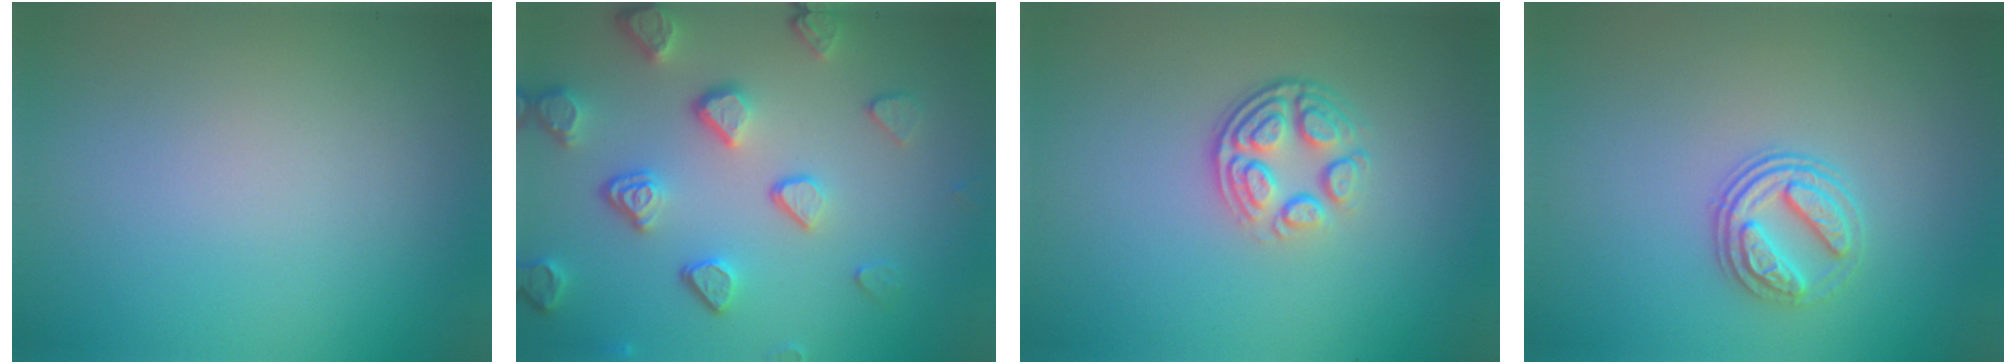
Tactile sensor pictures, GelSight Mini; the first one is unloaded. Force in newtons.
{"total": 5.0, "press": 3.9, "slide": 3.1}
{"total": 4.0, "press": 2.8, "slide": 2.9}
{"total": 2.9, "press": 2.6, "slide": 1.3}